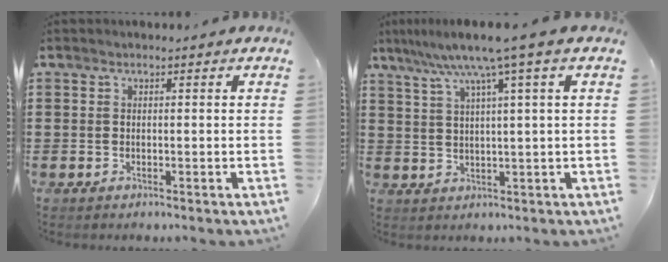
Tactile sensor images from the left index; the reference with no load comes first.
{"total": 7.1, "force": [3.9, -0.6, 6.0], "torque": [-0.127, -0.011, 0.061]}